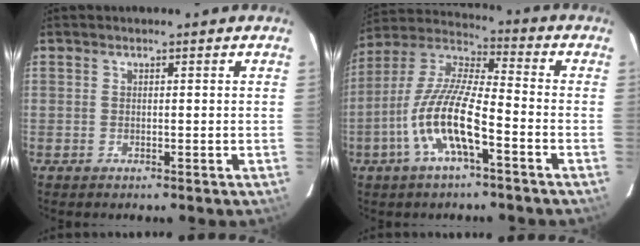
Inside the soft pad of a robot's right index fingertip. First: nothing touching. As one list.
[{"total": 13.1, "force": [-5.6, 2.8, 11.5], "torque": [-0.237, -0.003, -0.112]}]